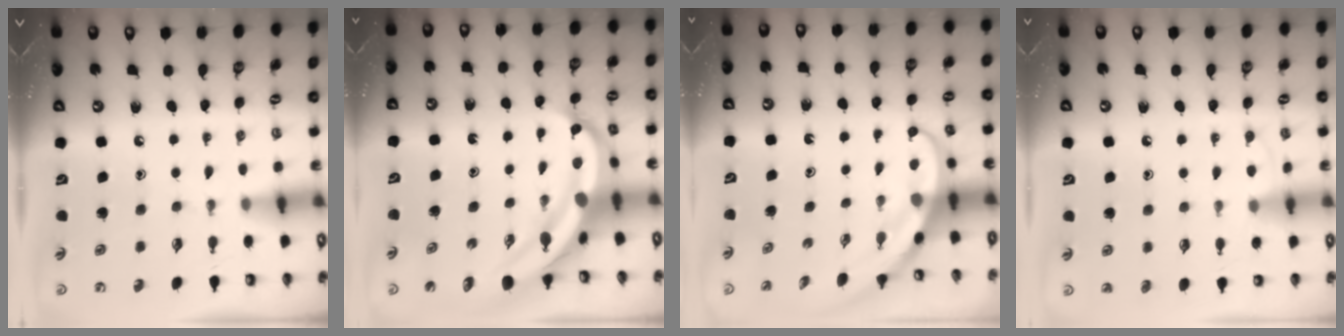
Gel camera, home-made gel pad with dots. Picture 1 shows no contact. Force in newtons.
{"total": 8.5, "press": 8.5, "slide": 1.0}
{"total": 3.8, "press": 3.8, "slide": 0.3}
{"total": 5.8, "press": 5.7, "slide": 0.6}